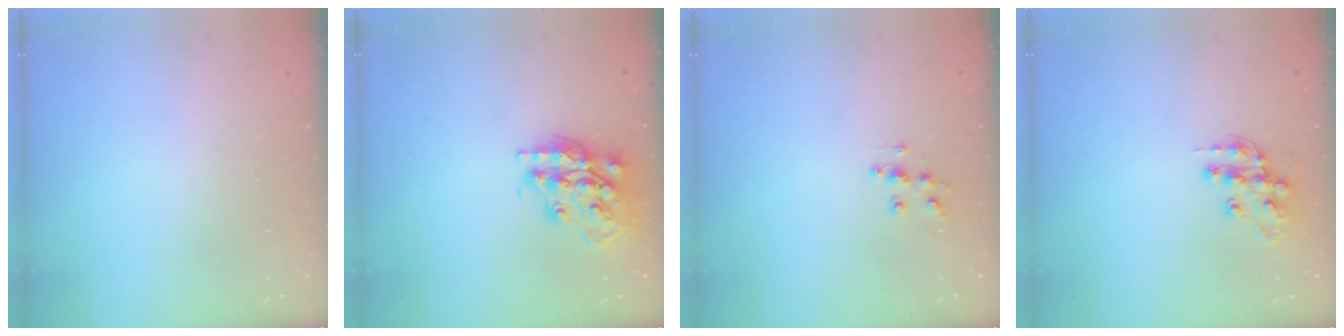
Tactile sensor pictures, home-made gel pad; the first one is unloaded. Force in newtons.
{"total": 16.6, "press": 16.5, "slide": 1.1}
{"total": 7.3, "press": 7.3, "slide": 0.1}
{"total": 13.0, "press": 13.0, "slide": 1.0}